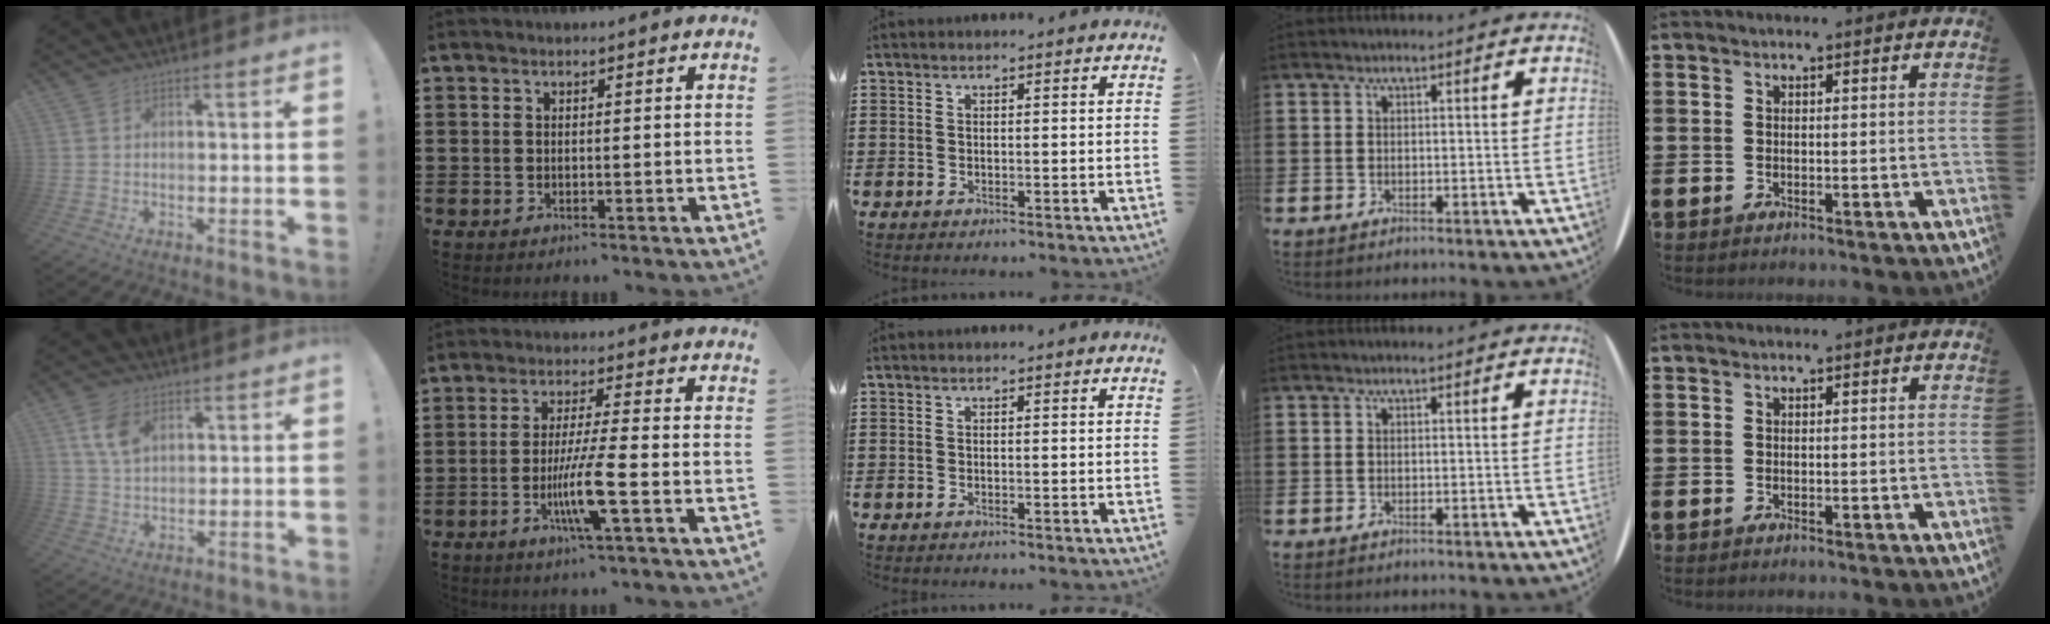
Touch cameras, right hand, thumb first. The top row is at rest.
{"thumb": {"total": 7.4, "force": [3.3, 4.5, 4.9], "torque": [-0.076, -0.009, 0.062]}, "index": {"total": 8.0, "force": [-2.8, 0.1, 7.5], "torque": [-0.152, -0.020, -0.055]}}